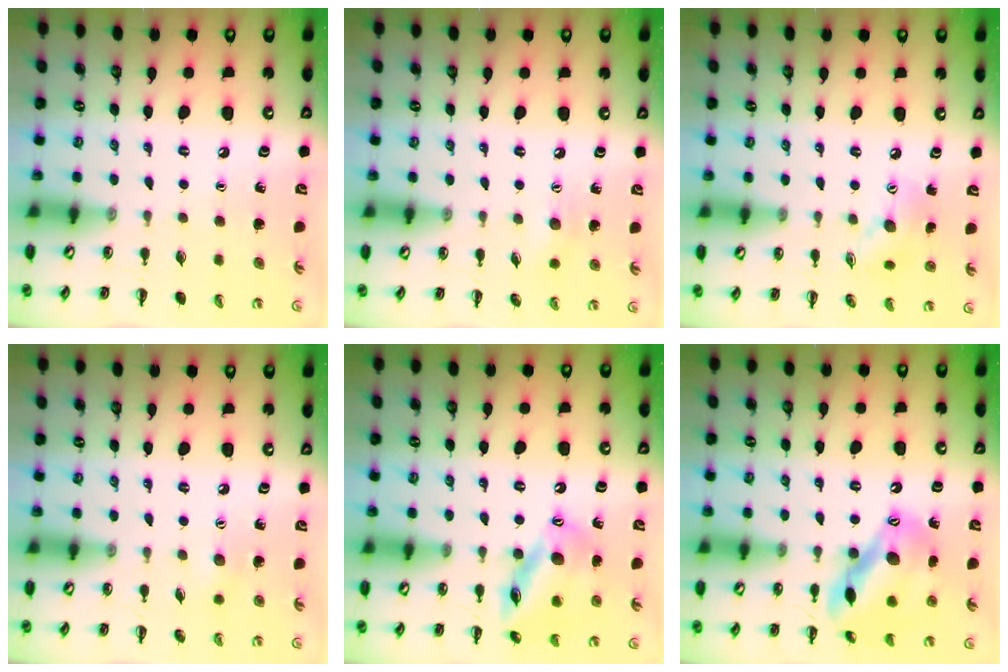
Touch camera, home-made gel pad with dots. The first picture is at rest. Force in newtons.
{"total": 5.5, "press": 5.4, "slide": 1.3}
{"total": 7.4, "press": 7.4, "slide": 0.4}
{"total": 4.6, "press": 4.5, "slide": 1.2}
{"total": 16.0, "press": 15.8, "slide": 2.4}
{"total": 15.6, "press": 15.2, "slide": 3.7}